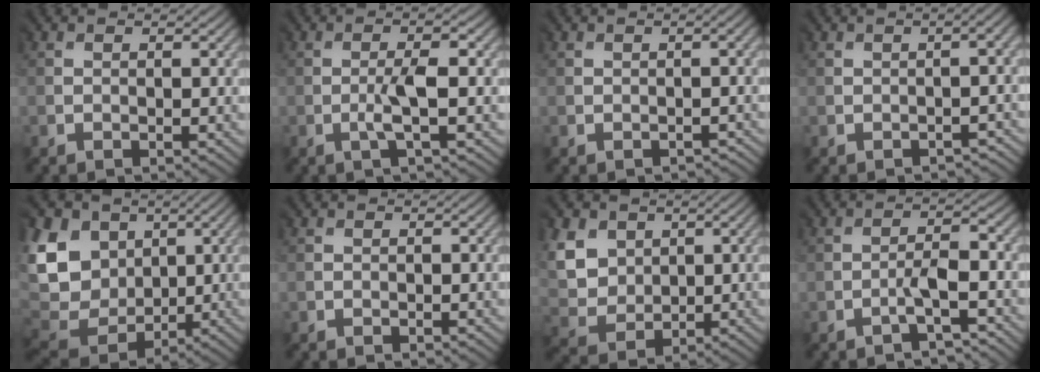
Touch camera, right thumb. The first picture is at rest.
{"total": 1.9, "force": [-0.8, -0.5, 1.7], "torque": [-0.033, 0.006, -0.019]}
{"total": 1.6, "force": [-0.6, -0.9, -1.2], "torque": [0.025, 0.002, -0.009]}
{"total": 1.4, "force": [-1.1, 0.0, 0.8], "torque": [0.015, 0.012, -0.014]}
{"total": 14.0, "force": [4.4, 11.7, 6.4], "torque": [-0.222, 0.017, 0.106]}
{"total": 0.0}
{"total": 7.1, "force": [3.4, 5.7, 2.4], "torque": [-0.113, 0.000, 0.068]}
{"total": 1.9, "force": [-1.7, -0.6, 0.6], "torque": [-0.014, 0.015, -0.037]}